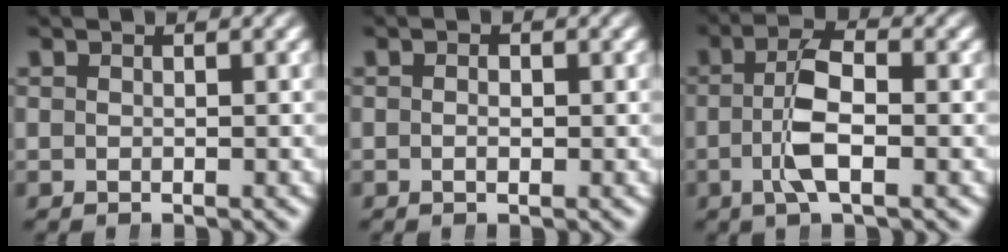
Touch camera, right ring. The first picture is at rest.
{"total": 0.0}
{"total": 3.6, "force": [-0.2, 0.5, 3.6], "torque": [-0.059, 0.004, -0.007]}